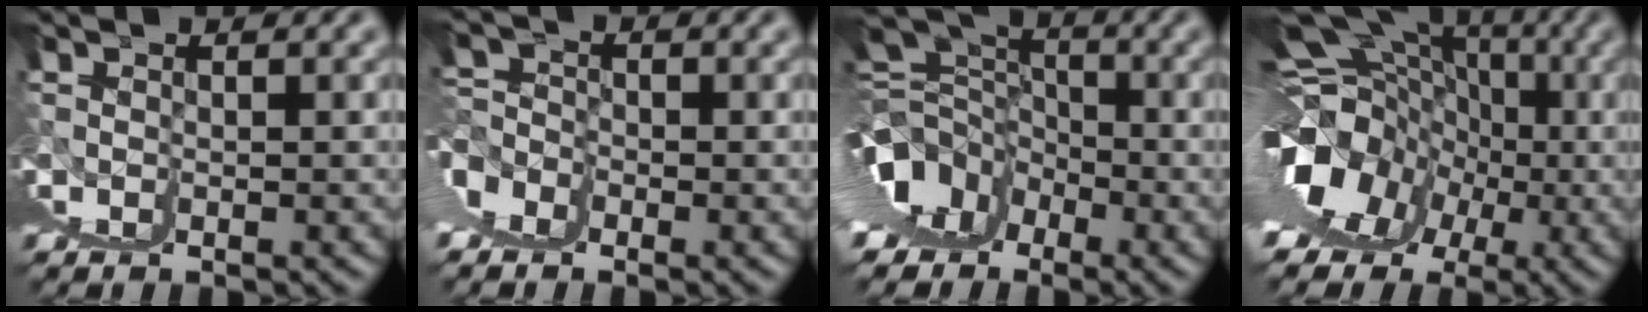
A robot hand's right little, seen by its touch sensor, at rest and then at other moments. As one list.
[{"total": 4.8, "force": [1.2, -4.4, -1.5], "torque": [0.034, 0.012, 0.024]}, {"total": 5.0, "force": [0.4, 0.0, 4.9], "torque": [-0.060, 0.009, 0.023]}, {"total": 11.5, "force": [1.5, 5.0, 10.2], "torque": [-0.120, 0.010, 0.035]}]